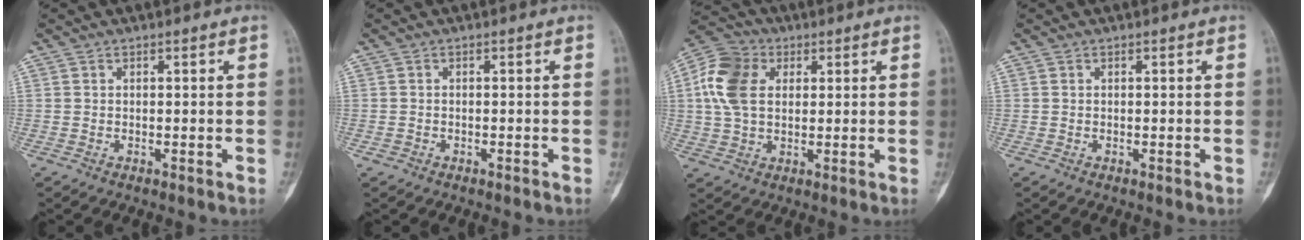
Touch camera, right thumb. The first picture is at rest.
{"total": 0.6, "force": [-0.4, 0.4, 0.1], "torque": [-0.007, 0.010, -0.004]}
{"total": 11.5, "force": [2.5, 8.1, 7.7], "torque": [-0.144, 0.015, 0.040]}
{"total": 0.0}